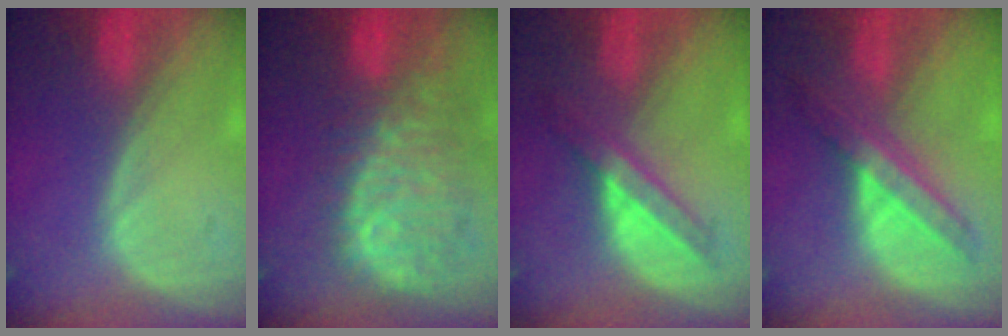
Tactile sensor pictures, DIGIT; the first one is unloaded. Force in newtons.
{"total": 11.4, "press": 9.7, "slide": 5.9}
{"total": 5.7, "press": 5.2, "slide": 2.4}
{"total": 7.2, "press": 6.1, "slide": 3.8}